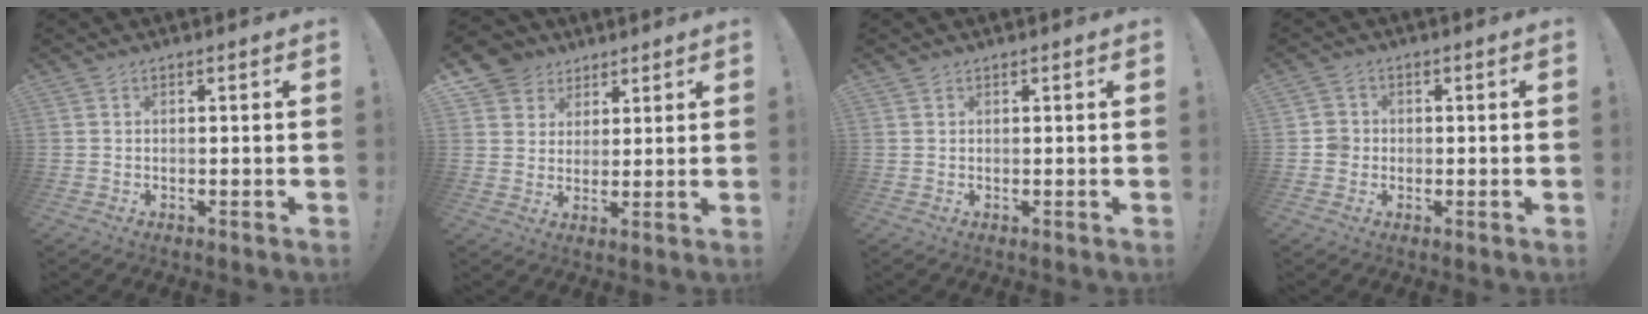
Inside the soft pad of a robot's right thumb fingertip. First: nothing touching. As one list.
[{"total": 7.5, "force": [3.9, 6.3, 0.9], "torque": [-0.017, -0.027, 0.081]}, {"total": 0.7, "force": [0.6, 0.4, 0.1], "torque": [0.002, -0.002, 0.010]}, {"total": 3.7, "force": [-0.8, 3.5, 0.9], "torque": [-0.009, 0.011, -0.014]}]